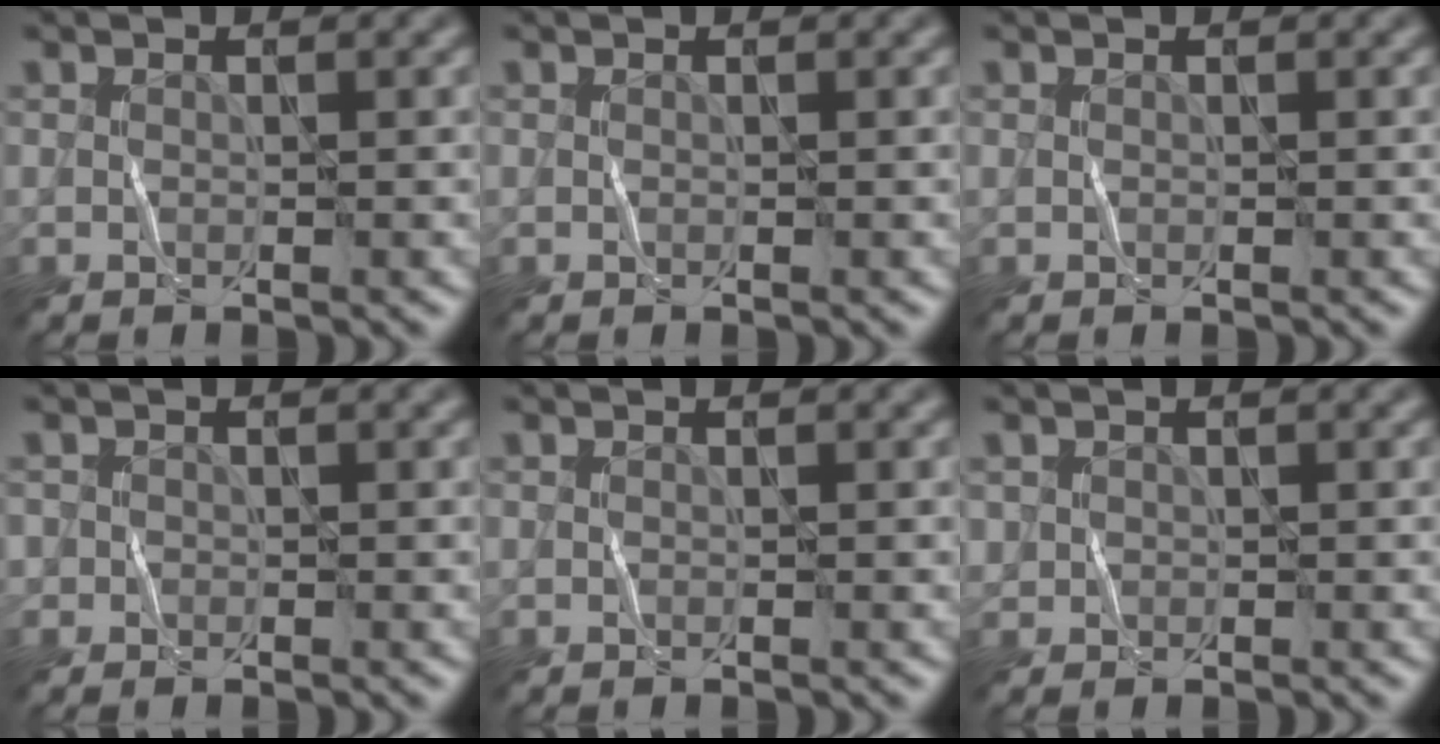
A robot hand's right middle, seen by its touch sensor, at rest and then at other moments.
{"total": 0.0}
{"total": 0.0}
{"total": 0.7, "force": [-0.1, 0.7, -0.1], "torque": [0.008, -0.003, -0.006]}
{"total": 0.0}
{"total": 0.6, "force": [0.2, 0.6, -0.1], "torque": [0.003, -0.001, 0.005]}